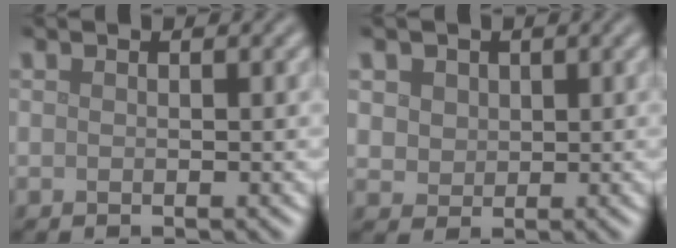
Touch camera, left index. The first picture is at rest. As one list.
[{"total": 3.4, "force": [1.6, 2.7, 1.4], "torque": [-0.042, 0.005, 0.030]}]